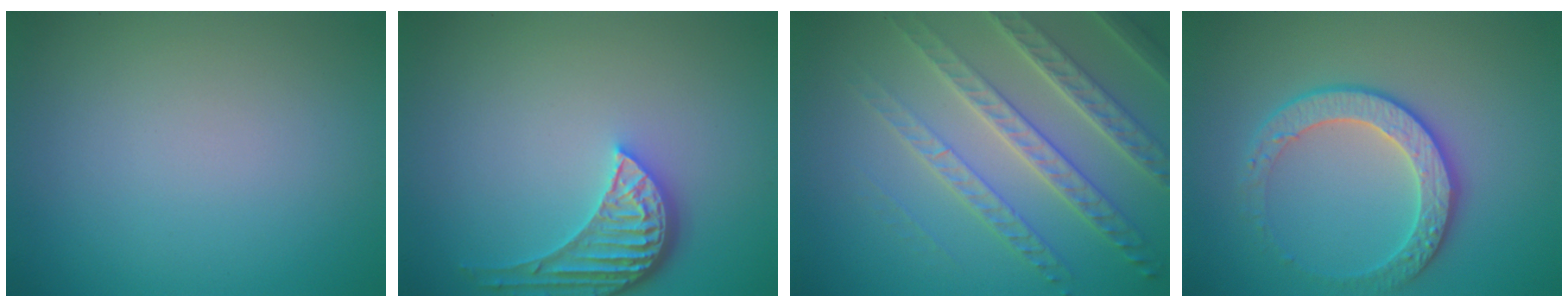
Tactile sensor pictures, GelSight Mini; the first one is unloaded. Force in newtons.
{"total": 4.3, "press": 3.5, "slide": 2.6}
{"total": 7.0, "press": 5.0, "slide": 5.0}
{"total": 3.7, "press": 3.5, "slide": 1.2}